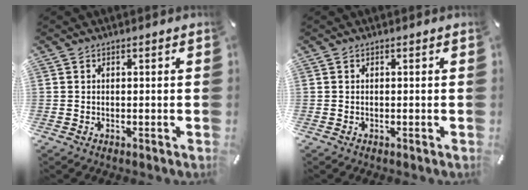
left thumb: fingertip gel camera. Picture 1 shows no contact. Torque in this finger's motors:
{"motor_torque": [0.00, 0.00, 0.01, -0.01, 0.00]}